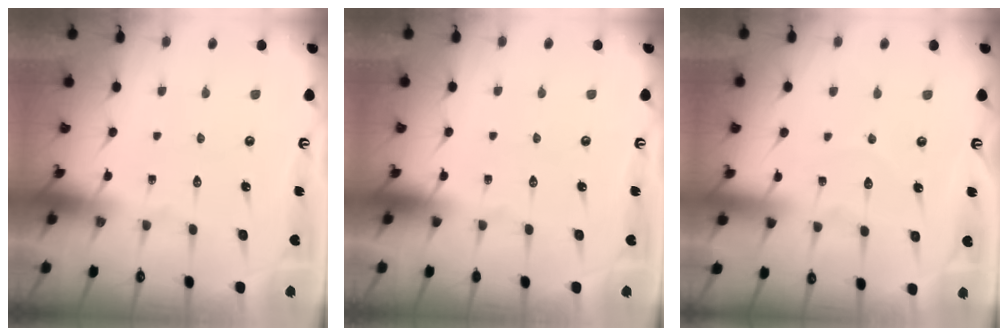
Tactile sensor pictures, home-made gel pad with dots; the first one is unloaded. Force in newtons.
{"total": 0.0}
{"total": 4.7, "press": 4.7, "slide": 0.4}